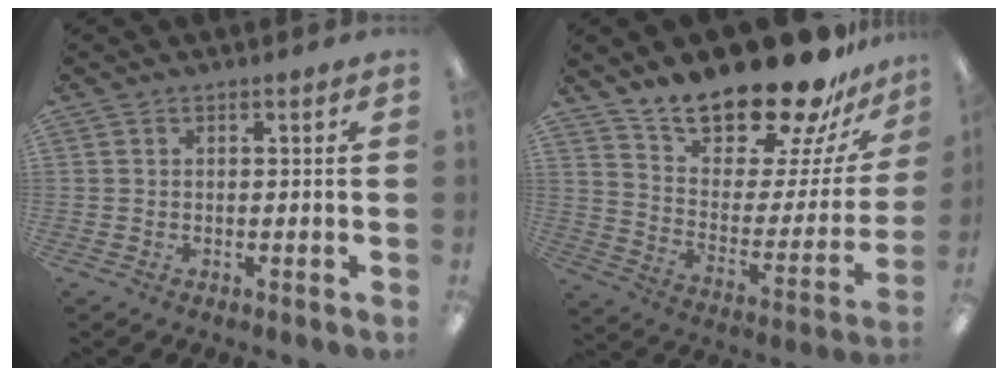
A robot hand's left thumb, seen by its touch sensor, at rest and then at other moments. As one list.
[{"total": 22.8, "force": [19.3, 7.1, 9.8], "torque": [-0.150, -0.144, 0.325]}]